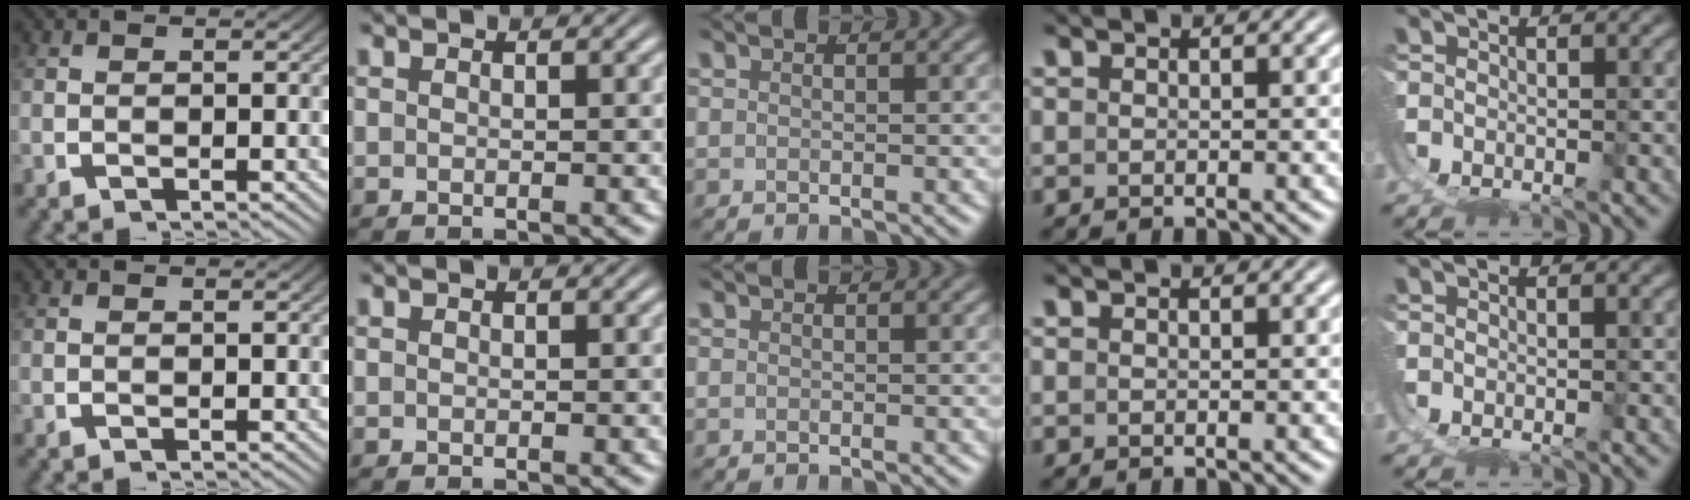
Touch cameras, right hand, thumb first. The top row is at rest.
{}